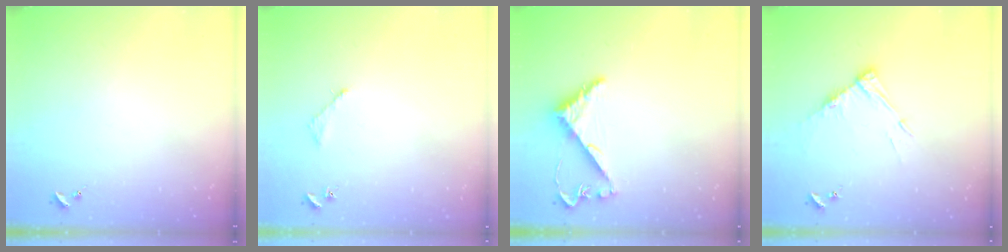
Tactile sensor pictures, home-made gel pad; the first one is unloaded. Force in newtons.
{"total": 3.0, "press": 3.0, "slide": 0.4}
{"total": 5.2, "press": 5.2, "slide": 0.4}
{"total": 9.1, "press": 9.1, "slide": 0.7}